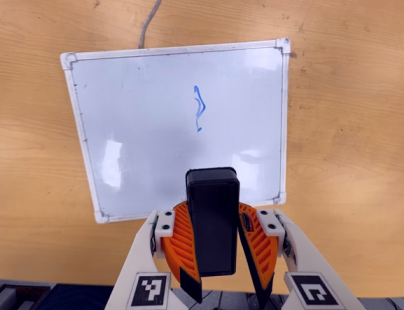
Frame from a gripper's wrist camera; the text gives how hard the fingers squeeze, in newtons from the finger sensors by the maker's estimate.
{"total": 9.7, "left": 10.0, "right": 9.5}